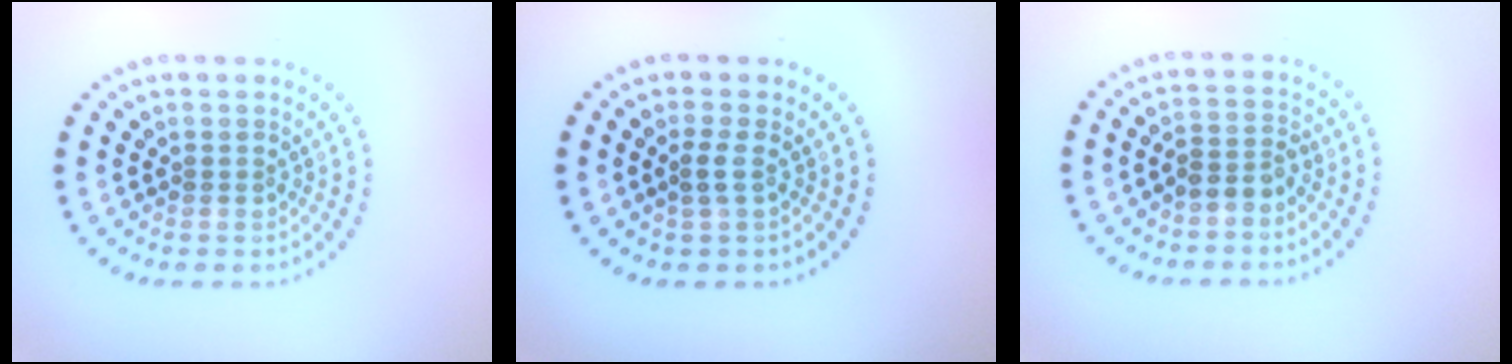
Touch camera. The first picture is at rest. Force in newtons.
{"total": 1.0, "press": 0.9, "slide": 0.5}
{"total": 2.2, "press": 1.8, "slide": 1.2}